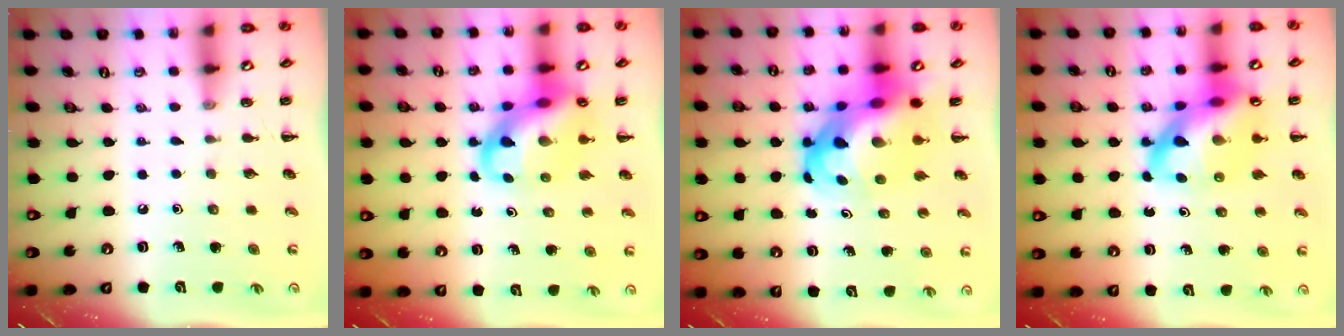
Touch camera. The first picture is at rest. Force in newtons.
{"total": 14.7, "press": 14.2, "slide": 3.7}
{"total": 14.5, "press": 14.0, "slide": 3.9}
{"total": 18.4, "press": 18.0, "slide": 3.8}